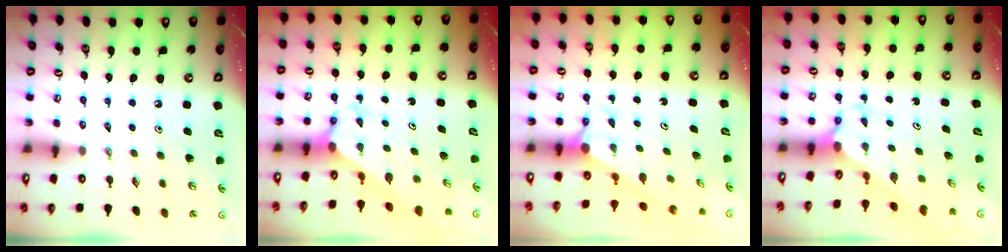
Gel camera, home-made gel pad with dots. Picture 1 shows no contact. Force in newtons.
{"total": 2.5, "press": 2.5, "slide": 0.1}
{"total": 2.9, "press": 2.9, "slide": 0.0}
{"total": 2.3, "press": 2.3, "slide": 0.2}